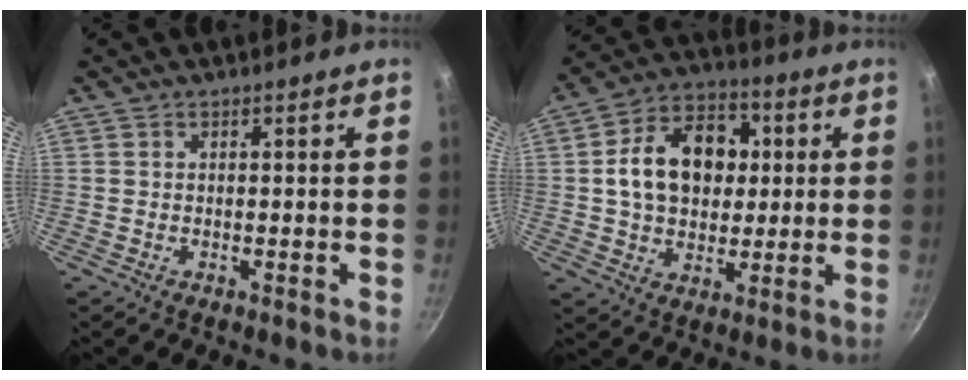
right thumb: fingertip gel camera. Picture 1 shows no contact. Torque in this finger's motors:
{"motor_torque": [1.97, 1.93, 1.04, -0.27, 0.13]}